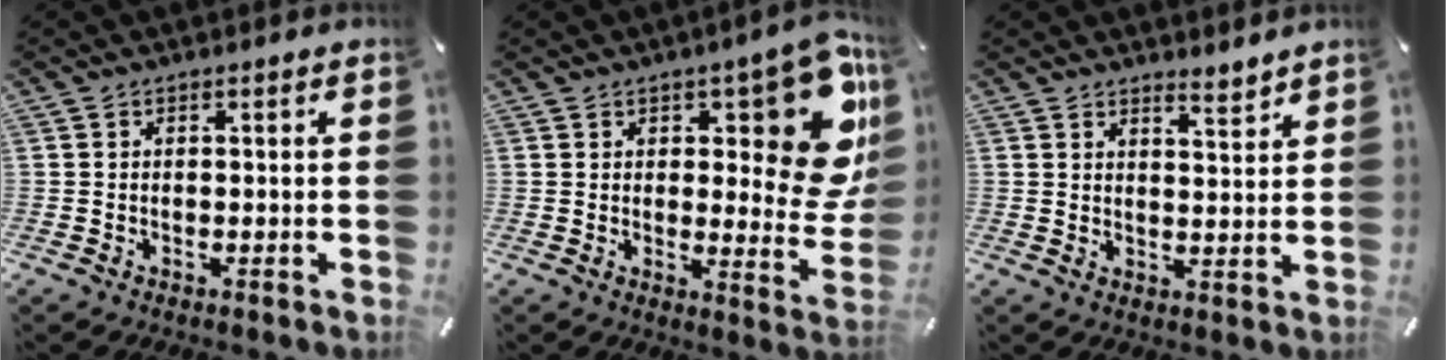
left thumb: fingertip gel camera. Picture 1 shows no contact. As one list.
[{"total": 18.0, "force": [8.0, 7.0, 14.5], "torque": [-0.167, -0.068, 0.130]}, {"total": 4.0, "force": [3.8, 0.6, 0.7], "torque": [0.003, -0.034, 0.067]}]